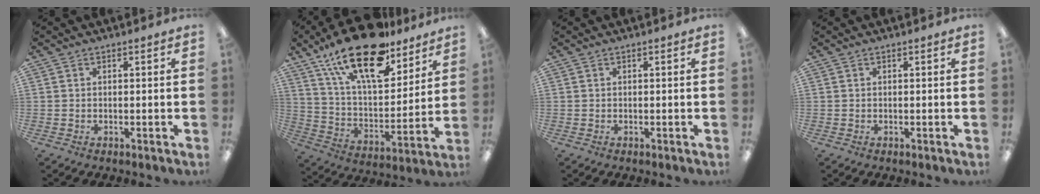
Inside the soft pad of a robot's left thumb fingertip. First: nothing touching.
{"total": 24.5, "force": [17.2, 9.6, 14.5], "torque": [-0.256, -0.099, 0.296]}
{"total": 0.0}
{"total": 0.0}